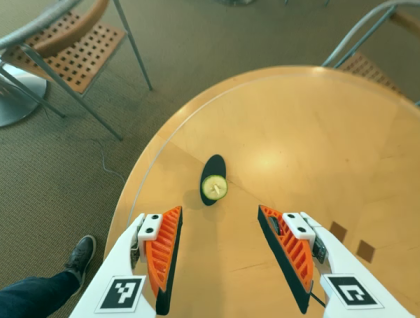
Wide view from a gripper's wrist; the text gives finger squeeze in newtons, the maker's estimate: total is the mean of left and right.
{"total": 0.0}